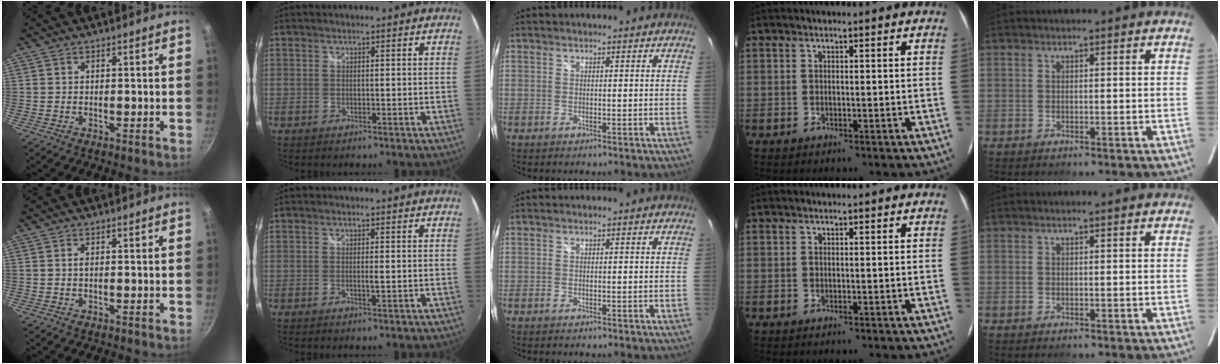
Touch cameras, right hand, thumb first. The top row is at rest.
{"thumb": {"total": 0.6, "force": [0.1, 0.2, 0.6], "torque": [-0.012, 0.001, 0.001]}, "index": {"total": 1.1, "force": [-0.1, -0.2, 1.1], "torque": [-0.019, -0.003, -0.002]}}